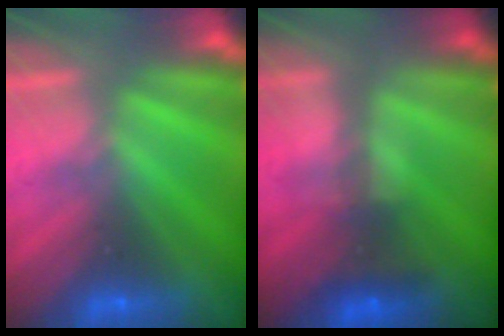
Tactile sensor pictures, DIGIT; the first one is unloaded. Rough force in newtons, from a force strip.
{"total": 3.8}